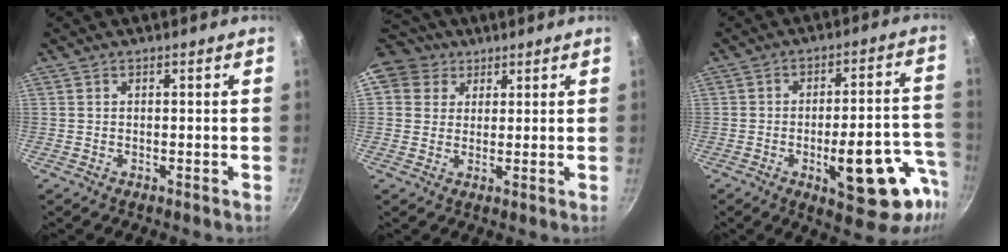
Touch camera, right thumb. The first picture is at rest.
{"total": 9.2, "force": [4.6, 7.4, 2.7], "torque": [-0.030, 0.008, 0.073]}
{"total": 18.8, "force": [-7.4, 7.3, 15.7], "torque": [-0.156, 0.033, -0.093]}